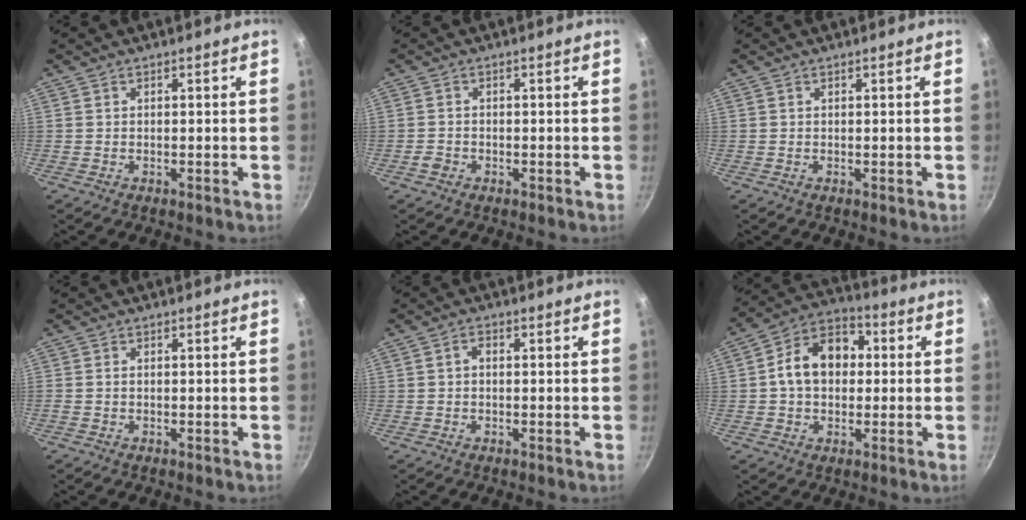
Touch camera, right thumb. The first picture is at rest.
{"total": 1.6, "force": [-0.9, 1.2, 0.6], "torque": [-0.010, 0.009, -0.016]}
{"total": 0.0}
{"total": 0.6, "force": [-0.1, 0.5, 0.4], "torque": [-0.007, 0.003, -0.003]}
{"total": 1.7, "force": [0.0, 1.2, 1.2], "torque": [-0.020, 0.008, -0.001]}
{"total": 12.8, "force": [1.0, 9.4, 8.6], "torque": [-0.108, 0.030, -0.004]}